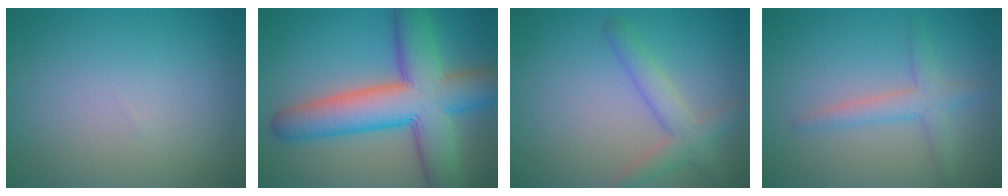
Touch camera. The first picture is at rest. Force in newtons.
{"total": 11.4, "press": 11.4, "slide": 0.6}
{"total": 3.2, "press": 3.2, "slide": 0.2}
{"total": 2.5, "press": 2.5, "slide": 0.1}